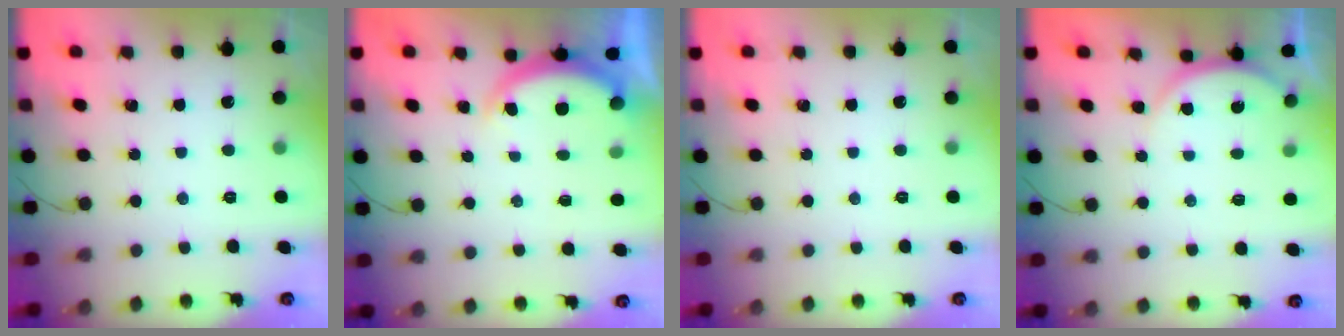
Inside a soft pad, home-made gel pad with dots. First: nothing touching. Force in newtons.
{"total": 3.9, "press": 3.9, "slide": 0.6}
{"total": 0.0}
{"total": 4.8, "press": 4.7, "slide": 0.5}